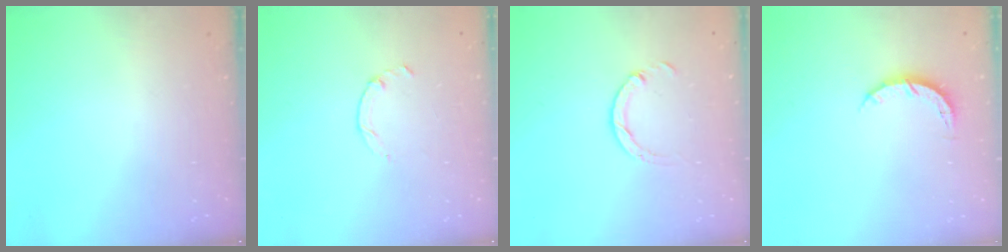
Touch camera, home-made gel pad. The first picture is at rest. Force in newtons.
{"total": 1.3, "press": 1.2, "slide": 0.4}
{"total": 4.6, "press": 4.6, "slide": 0.3}
{"total": 4.2, "press": 4.1, "slide": 0.4}